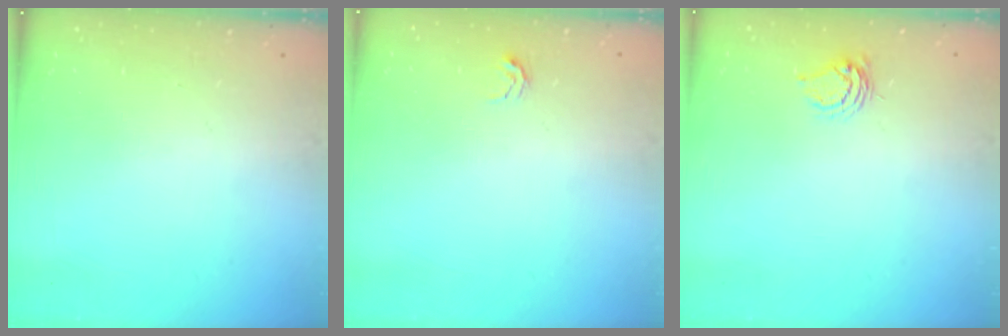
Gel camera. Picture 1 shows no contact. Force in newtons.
{"total": 2.7, "press": 2.7, "slide": 0.4}
{"total": 4.9, "press": 4.8, "slide": 0.7}